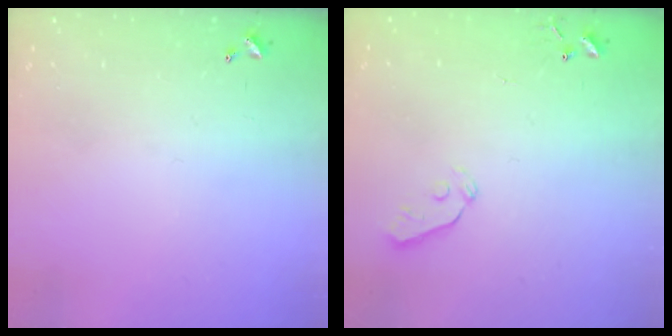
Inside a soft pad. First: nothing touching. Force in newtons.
{"total": 3.2, "press": 3.1, "slide": 0.6}